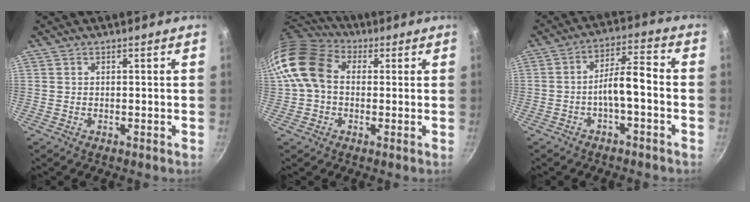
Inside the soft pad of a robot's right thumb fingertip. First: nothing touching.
{"total": 13.4, "force": [1.3, 10.3, 8.5], "torque": [-0.147, 0.027, 0.008]}
{"total": 7.2, "force": [-2.4, 2.2, 6.4], "torque": [-0.114, 0.043, -0.041]}